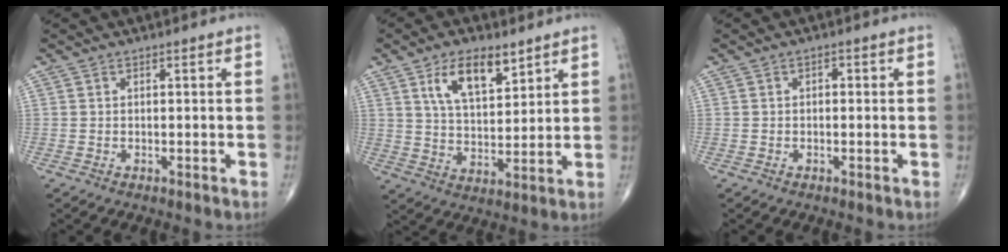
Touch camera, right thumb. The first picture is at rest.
{"total": 10.6, "force": [5.8, 4.9, 7.4], "torque": [-0.113, -0.030, 0.111]}
{"total": 1.1, "force": [0.1, 0.7, 0.8], "torque": [-0.008, 0.004, -0.002]}